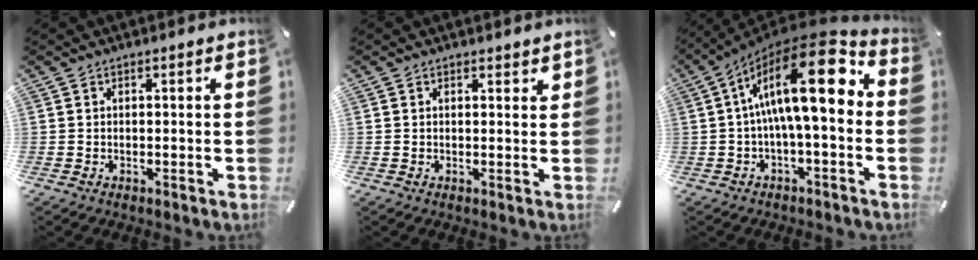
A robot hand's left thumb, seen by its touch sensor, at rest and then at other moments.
{"total": 1.1, "force": [0.9, 0.5, 0.5], "torque": [-0.002, -0.003, 0.014]}
{"total": 20.8, "force": [3.3, 6.9, 19.3], "torque": [-0.322, -0.020, 0.049]}